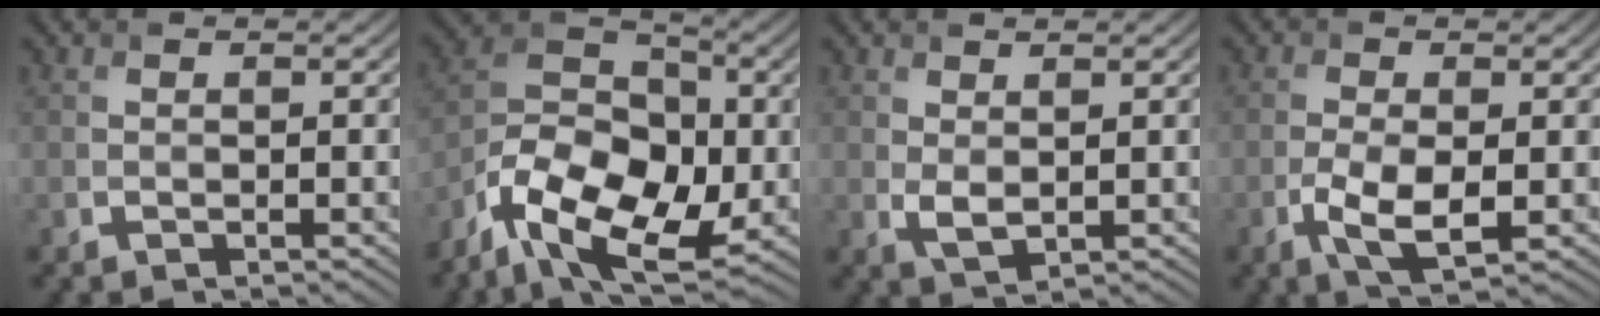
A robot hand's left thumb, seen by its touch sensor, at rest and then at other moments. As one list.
[{"total": 13.6, "force": [-6.1, 7.9, 9.3], "torque": [-0.186, -0.018, -0.131]}, {"total": 1.9, "force": [0.7, 1.0, 1.5], "torque": [-0.038, -0.005, 0.018]}, {"total": 5.1, "force": [-1.4, 2.1, 4.4], "torque": [-0.097, -0.007, -0.026]}]